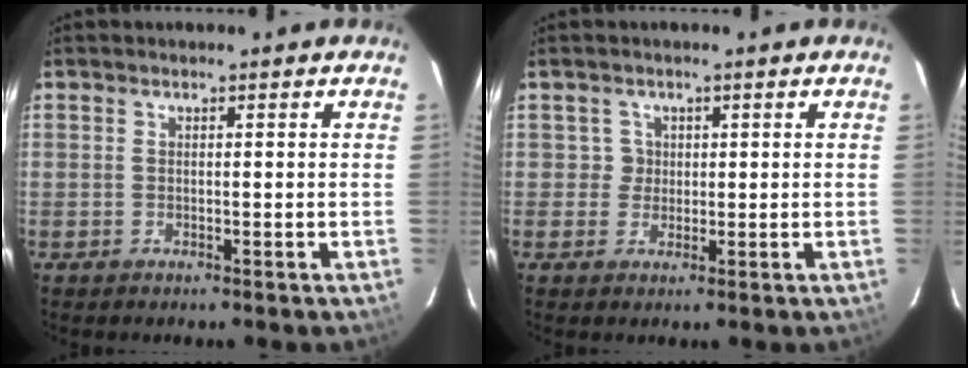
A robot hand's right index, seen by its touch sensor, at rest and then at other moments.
{"total": 2.0, "force": [0.5, 1.9, -0.3], "torque": [0.018, 0.014, 0.008]}